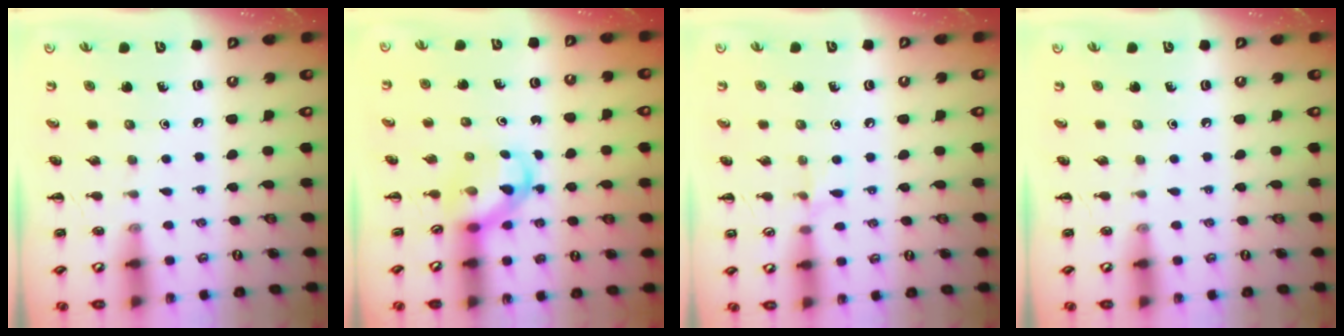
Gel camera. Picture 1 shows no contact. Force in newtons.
{"total": 3.7, "press": 3.6, "slide": 0.7}
{"total": 4.4, "press": 4.1, "slide": 1.6}
{"total": 0.0}